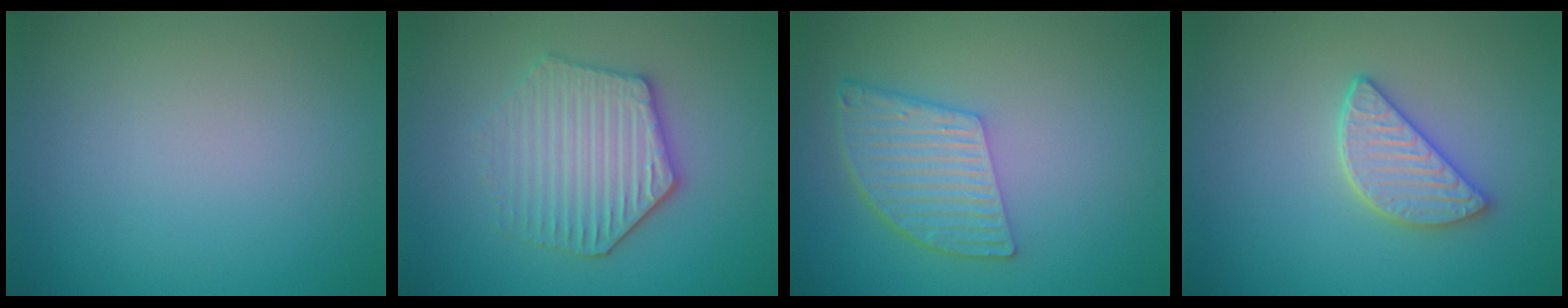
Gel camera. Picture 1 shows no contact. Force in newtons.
{"total": 4.4, "press": 4.0, "slide": 1.8}
{"total": 5.6, "press": 4.1, "slide": 3.7}
{"total": 3.2, "press": 3.0, "slide": 1.2}